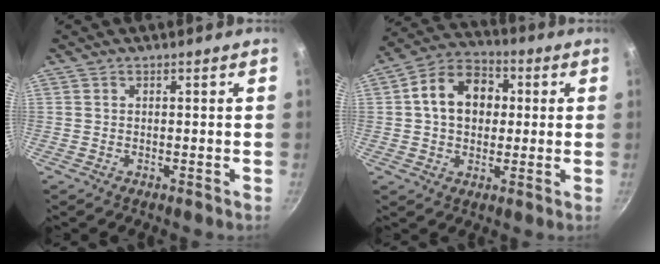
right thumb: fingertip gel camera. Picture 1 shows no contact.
{"total": 12.5, "force": [1.7, 9.4, 8.0], "torque": [-0.099, 0.022, 0.011]}